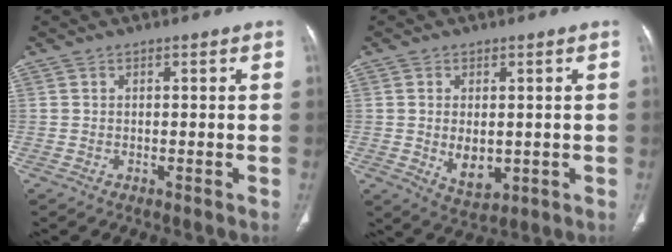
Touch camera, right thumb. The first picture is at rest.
{"total": 6.4, "force": [-0.6, 4.0, 5.0], "torque": [-0.072, -0.011, 0.004]}